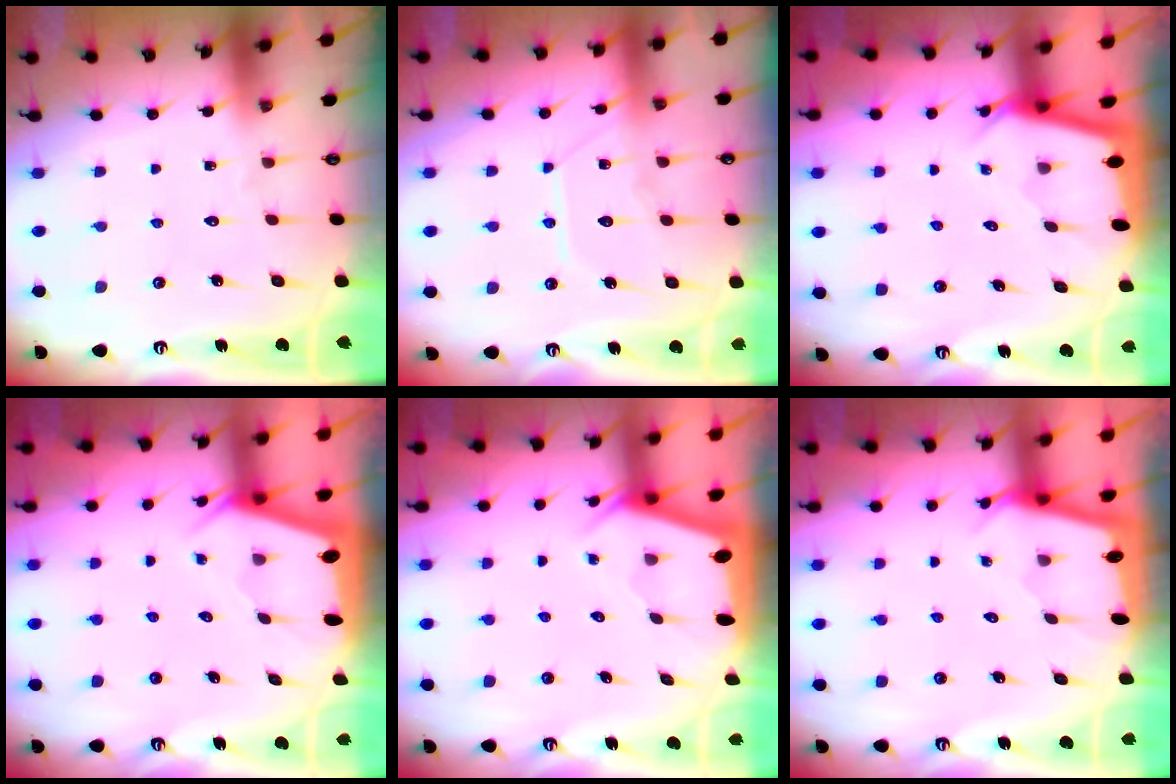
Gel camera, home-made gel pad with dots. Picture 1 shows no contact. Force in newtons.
{"total": 9.1, "press": 9.1, "slide": 0.8}
{"total": 2.3, "press": 2.3, "slide": 0.2}
{"total": 2.2, "press": 2.2, "slide": 0.3}
{"total": 2.2, "press": 2.2, "slide": 0.3}
{"total": 1.5, "press": 1.5, "slide": 0.2}